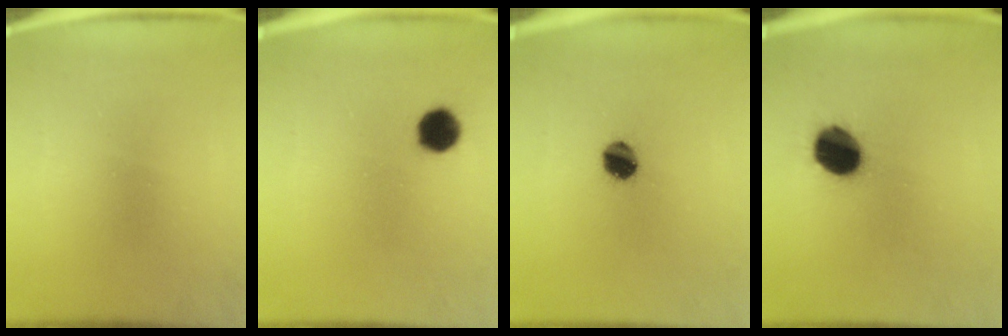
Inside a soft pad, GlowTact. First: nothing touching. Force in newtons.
{"total": 5.3}
{"total": 5.9}
{"total": 10.7}